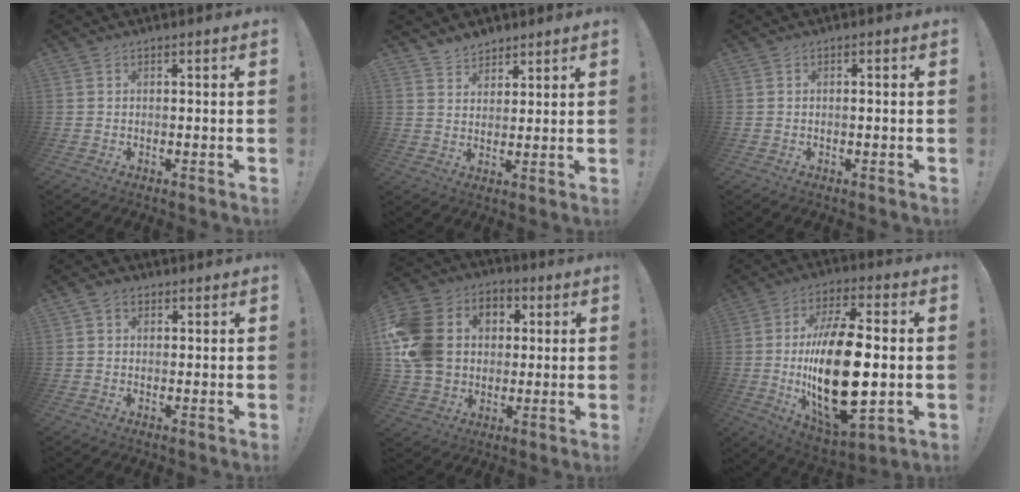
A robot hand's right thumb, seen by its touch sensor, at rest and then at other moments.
{"total": 5.2, "force": [4.5, 2.6, 0.5], "torque": [-0.007, -0.032, 0.085]}
{"total": 0.9, "force": [-0.5, -0.1, 0.7], "torque": [-0.012, 0.000, -0.009]}
{"total": 3.2, "force": [1.5, 2.4, 1.5], "torque": [-0.026, 0.000, 0.027]}
{"total": 17.9, "force": [1.5, 15.0, 9.7], "torque": [-0.167, 0.010, 0.039]}
{"total": 26.0, "force": [-1.0, 11.7, 23.2], "torque": [-0.436, -0.010, -0.011]}